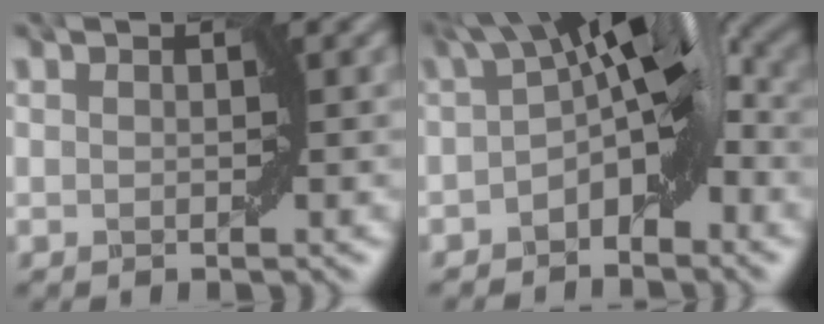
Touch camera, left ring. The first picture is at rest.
{"total": 6.2, "force": [-0.8, 3.0, 5.4], "torque": [-0.072, 0.016, -0.023]}